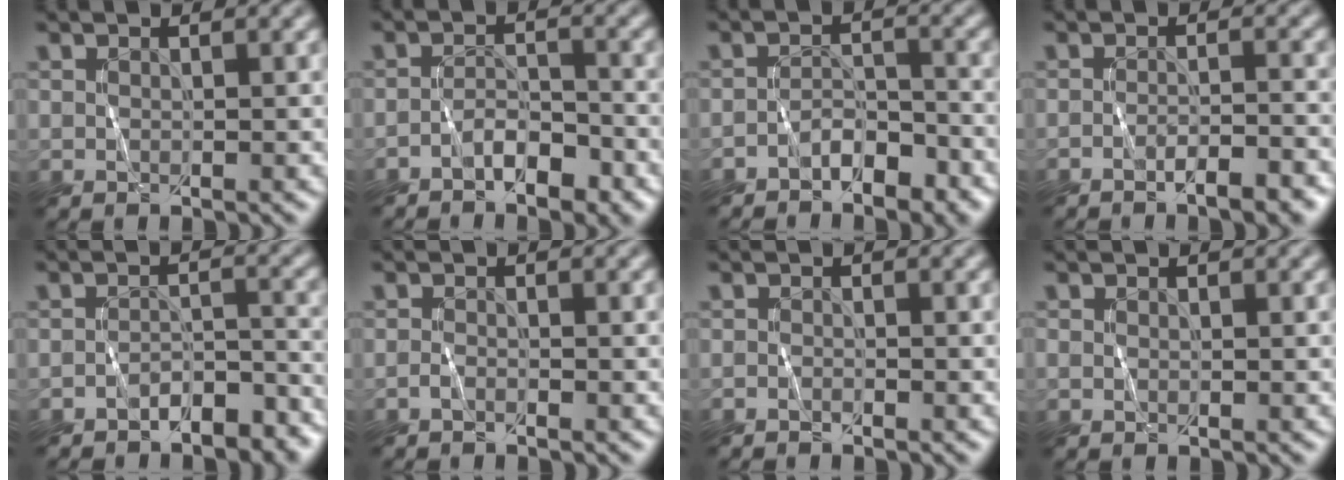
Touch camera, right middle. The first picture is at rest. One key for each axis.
{"total": 2.9, "fx": -2.2, "fy": 1.1, "fz": 1.5, "tx": -0.020, "ty": 0.007, "tz": -0.038}
{"total": 2.8, "fx": -2.3, "fy": 1.1, "fz": 1.1, "tx": -0.015, "ty": 0.010, "tz": -0.039}
{"total": 3.2, "fx": -2.3, "fy": 0.7, "fz": 2.1, "tx": -0.024, "ty": 0.007, "tz": -0.034}
{"total": 3.3, "fx": -2.9, "fy": 1.1, "fz": 1.2, "tx": -0.016, "ty": 0.008, "tz": -0.043}
{"total": 0.8, "fx": -0.8, "fy": -0.1, "fz": -0.2, "tx": 0.004, "ty": 0.001, "tz": -0.014}
{"total": 0.7, "fx": -0.5, "fy": -0.2, "fz": -0.5, "tx": 0.011, "ty": 0.000, "tz": -0.008}
{"total": 0.0}